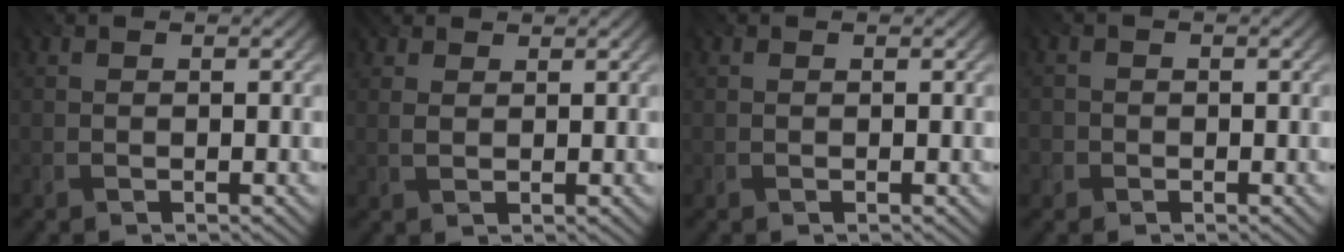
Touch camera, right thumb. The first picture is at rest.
{"total": 2.7, "force": [1.9, 1.3, 1.3], "torque": [-0.031, -0.002, 0.038]}
{"total": 0.0}
{"total": 1.5, "force": [-1.1, 1.0, -0.4], "torque": [0.011, -0.006, -0.028]}